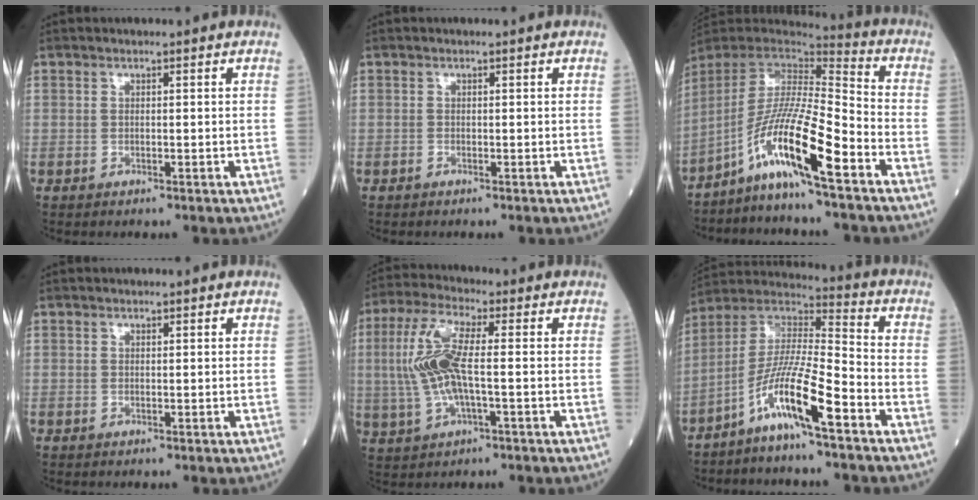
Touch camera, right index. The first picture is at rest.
{"total": 0.0}
{"total": 13.7, "force": [-8.1, -0.4, 11.0], "torque": [-0.211, -0.006, -0.154]}
{"total": 0.0}
{"total": 10.0, "force": [0.1, 2.2, 9.7], "torque": [-0.222, 0.009, -0.001]}
{"total": 11.5, "force": [-6.6, 0.3, 9.5], "torque": [-0.188, 0.001, -0.133]}